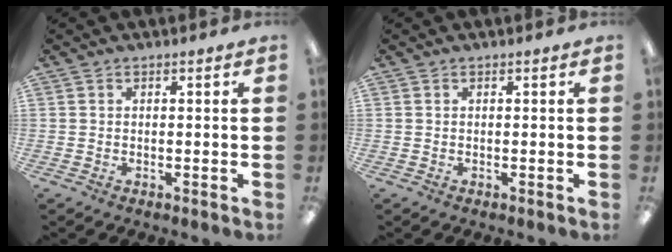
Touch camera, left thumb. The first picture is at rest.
{"total": 0.0}